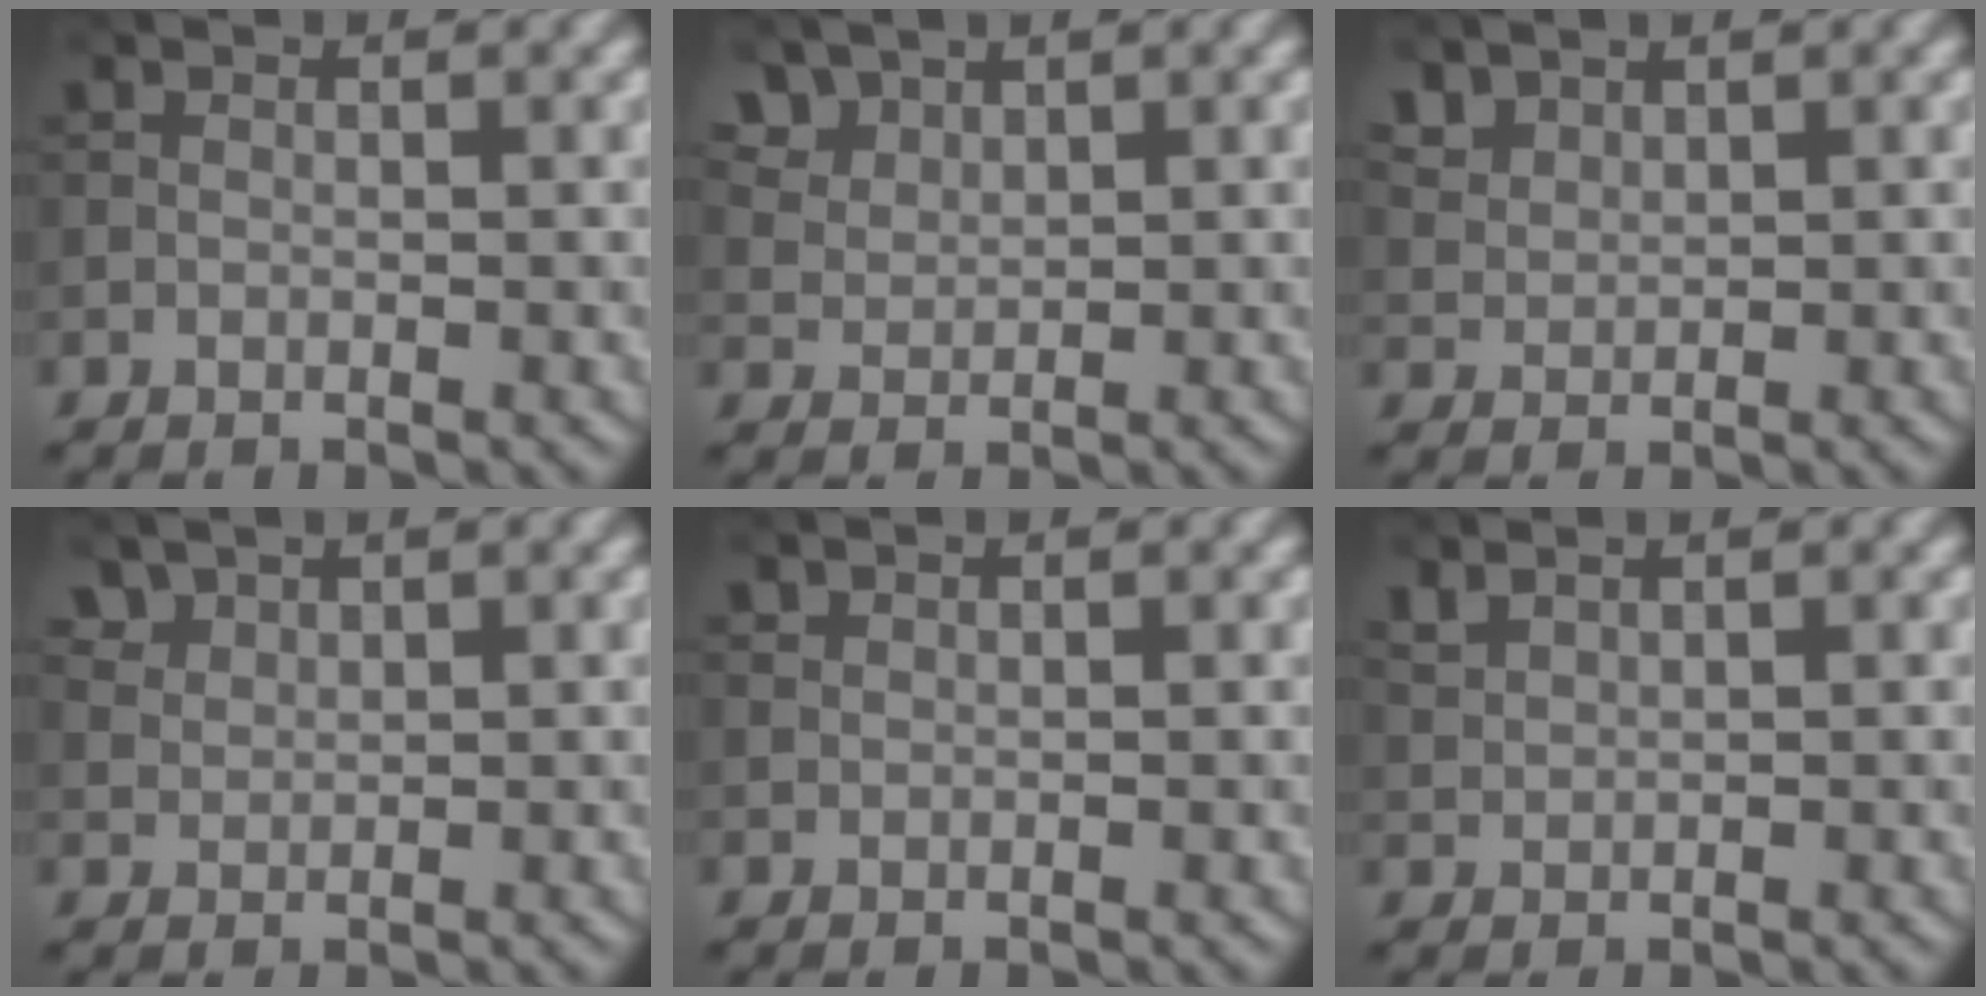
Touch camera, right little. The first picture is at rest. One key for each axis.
{"total": 3.7, "fx": 2.8, "fy": 2.0, "fz": 1.3, "tx": -0.042, "ty": -0.007, "tz": 0.076}
{"total": 2.5, "fx": 2.0, "fy": 1.3, "fz": 0.8, "tx": -0.026, "ty": -0.003, "tz": 0.055}
{"total": 2.1, "fx": 1.7, "fy": 1.1, "fz": 0.6, "tx": -0.020, "ty": -0.004, "tz": 0.047}
{"total": 0.6, "fx": 0.5, "fy": 0.1, "fz": 0.0, "tx": 0.000, "ty": 0.000, "tz": 0.015}
{"total": 1.4, "fx": 1.3, "fy": 0.4, "fz": 0.4, "tx": -0.015, "ty": 0.004, "tz": 0.034}